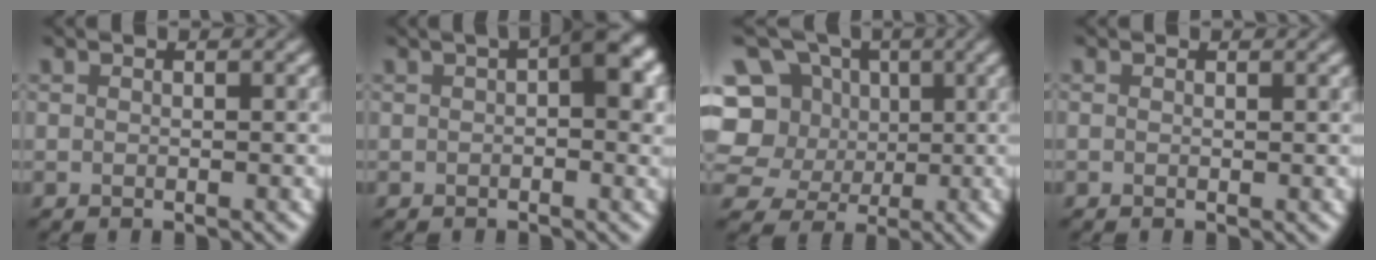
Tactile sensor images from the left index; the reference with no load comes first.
{"total": 4.3, "force": [1.1, 1.4, 3.9], "torque": [-0.042, 0.013, 0.010]}
{"total": 9.3, "force": [1.5, 8.4, 3.6], "torque": [-0.083, 0.041, -0.012]}
{"total": 0.0}